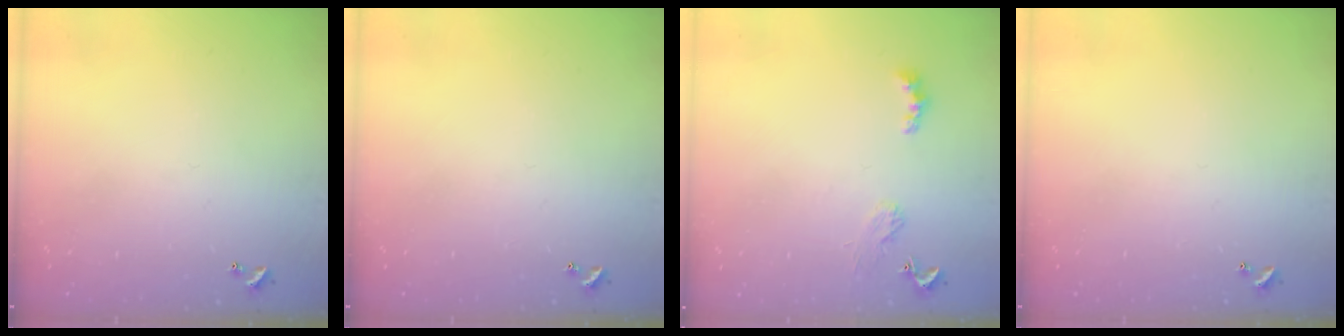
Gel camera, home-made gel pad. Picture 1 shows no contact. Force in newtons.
{"total": 0.0}
{"total": 2.4, "press": 2.3, "slide": 0.5}
{"total": 0.0}